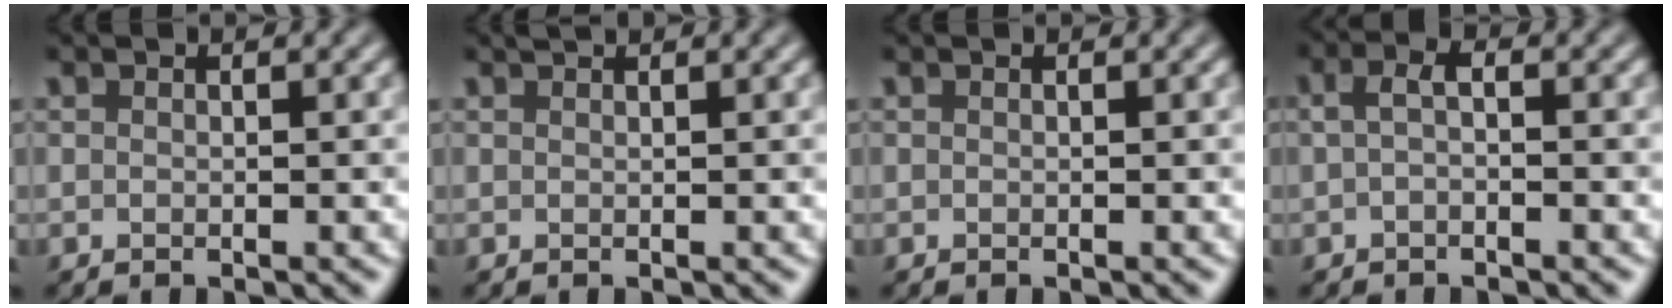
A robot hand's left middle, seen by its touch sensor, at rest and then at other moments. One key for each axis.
{"total": 0.7, "fx": 0.6, "fy": 0.0, "fz": 0.2, "tx": -0.002, "ty": 0.000, "tz": 0.009}
{"total": 0.0}
{"total": 1.5, "fx": -0.3, "fy": 0.5, "fz": 1.4, "tx": -0.029, "ty": 0.003, "tz": -0.009}